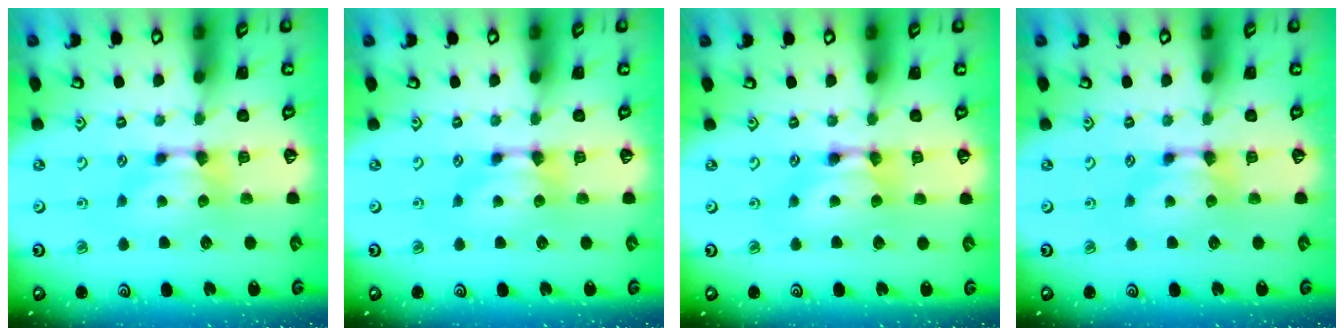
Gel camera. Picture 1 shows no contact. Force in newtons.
{"total": 0.0}
{"total": 2.0, "press": 2.0, "slide": 0.1}
{"total": 0.0}